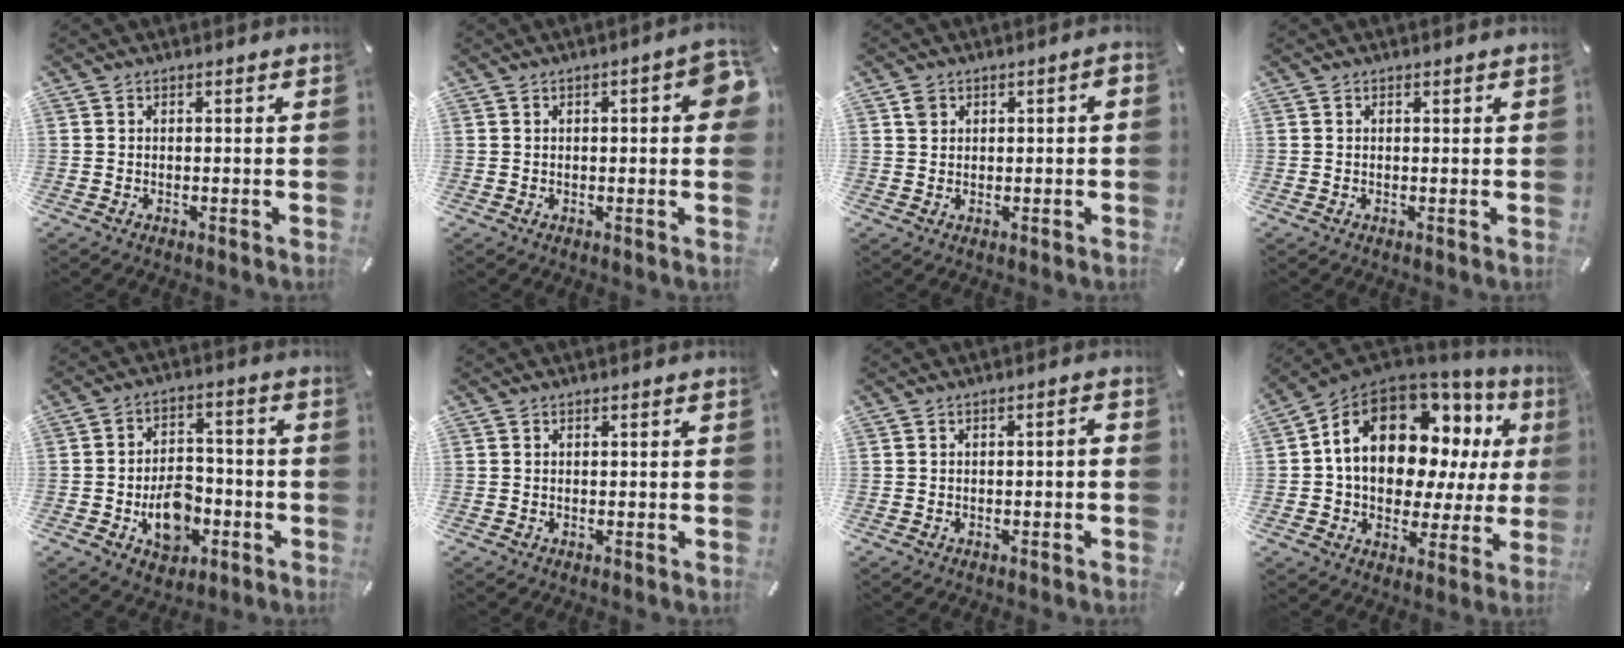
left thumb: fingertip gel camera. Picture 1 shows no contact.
{"total": 6.1, "force": [0.7, 2.2, 5.6], "torque": [-0.069, -0.001, 0.008]}
{"total": 2.1, "force": [0.4, 1.8, 1.1], "torque": [-0.016, 0.004, 0.003]}
{"total": 0.0}
{"total": 10.7, "force": [-3.7, 7.8, 6.3], "torque": [-0.094, 0.020, -0.062]}
{"total": 0.0}
{"total": 1.8, "force": [-0.9, 0.6, 1.4], "torque": [-0.023, 0.005, -0.017]}
{"total": 17.6, "force": [6.4, 11.3, 11.8], "torque": [-0.206, -0.042, 0.108]}